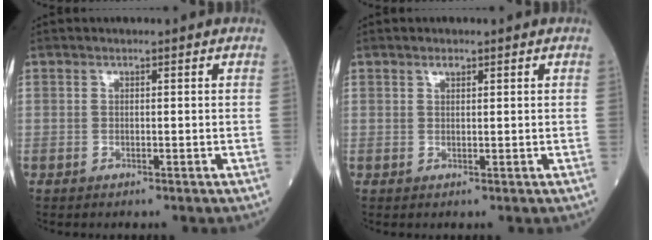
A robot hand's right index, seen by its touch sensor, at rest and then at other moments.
{"total": 0.9, "force": [0.6, 0.3, 0.5], "torque": [-0.012, -0.002, 0.011]}